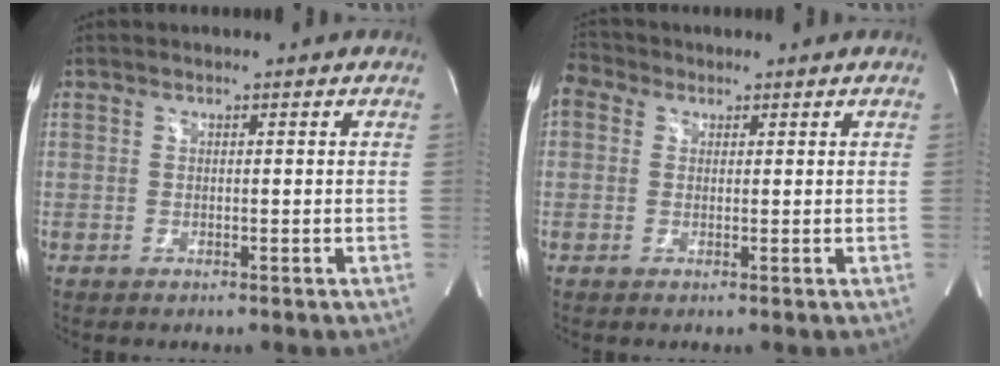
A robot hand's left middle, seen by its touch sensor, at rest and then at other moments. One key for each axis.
{"total": 4.3, "fx": 2.0, "fy": 3.4, "fz": 1.8, "tx": -0.050, "ty": 0.030, "tz": 0.039}